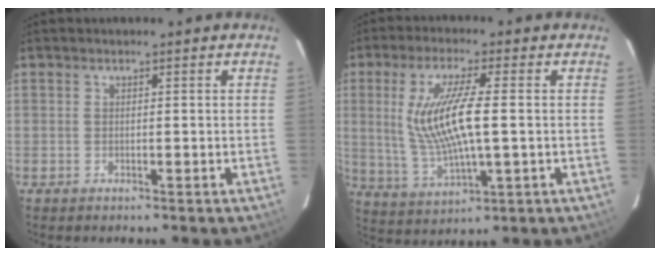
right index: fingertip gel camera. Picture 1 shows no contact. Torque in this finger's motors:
{"motor_torque": [1.32, 0.08, 0.91, 0.21]}